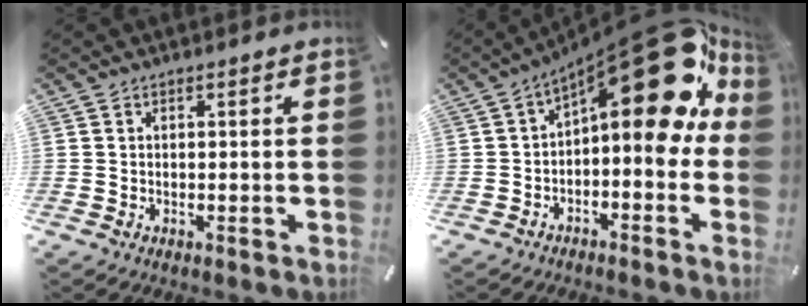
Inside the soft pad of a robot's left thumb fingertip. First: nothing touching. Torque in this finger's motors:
{"motor_torque": [0.41, 2.76, 2.07, -0.70, 0.58]}